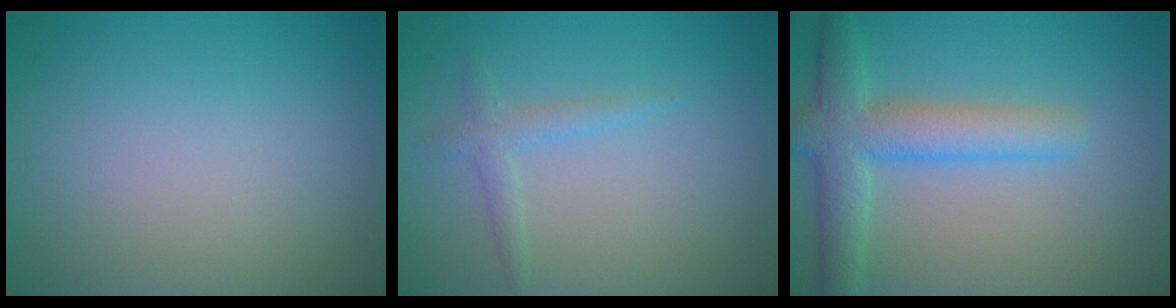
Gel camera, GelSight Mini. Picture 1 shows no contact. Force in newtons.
{"total": 0.9, "press": 0.9, "slide": 0.1}
{"total": 5.3, "press": 5.3, "slide": 0.2}